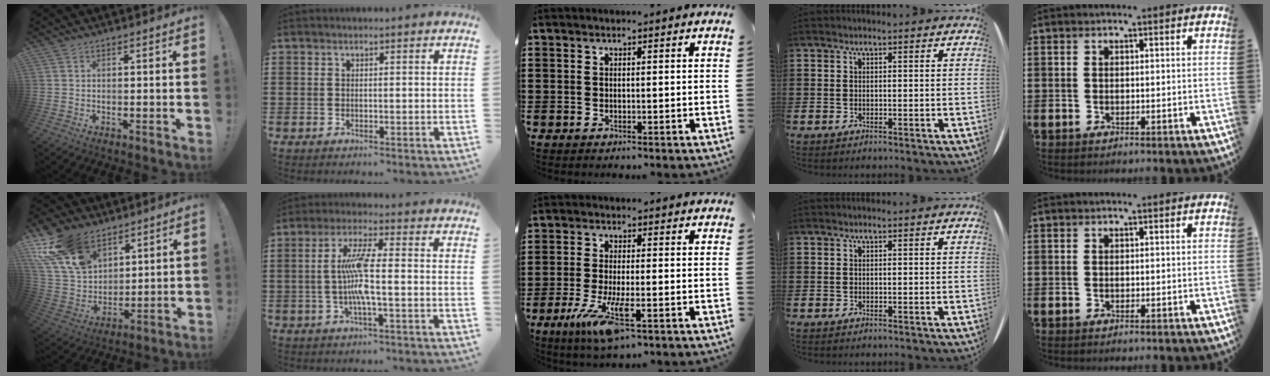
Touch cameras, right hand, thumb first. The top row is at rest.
{"thumb": {"total": 19.3, "force": [11.9, 11.6, 9.7], "torque": [-0.206, -0.061, 0.230]}, "index": {"total": 7.4, "force": [-0.8, 1.0, 7.3], "torque": [-0.153, -0.006, -0.025]}, "middle": {"total": 7.8, "force": [-3.3, 1.6, 6.9], "torque": [-0.149, -0.018, -0.059]}}